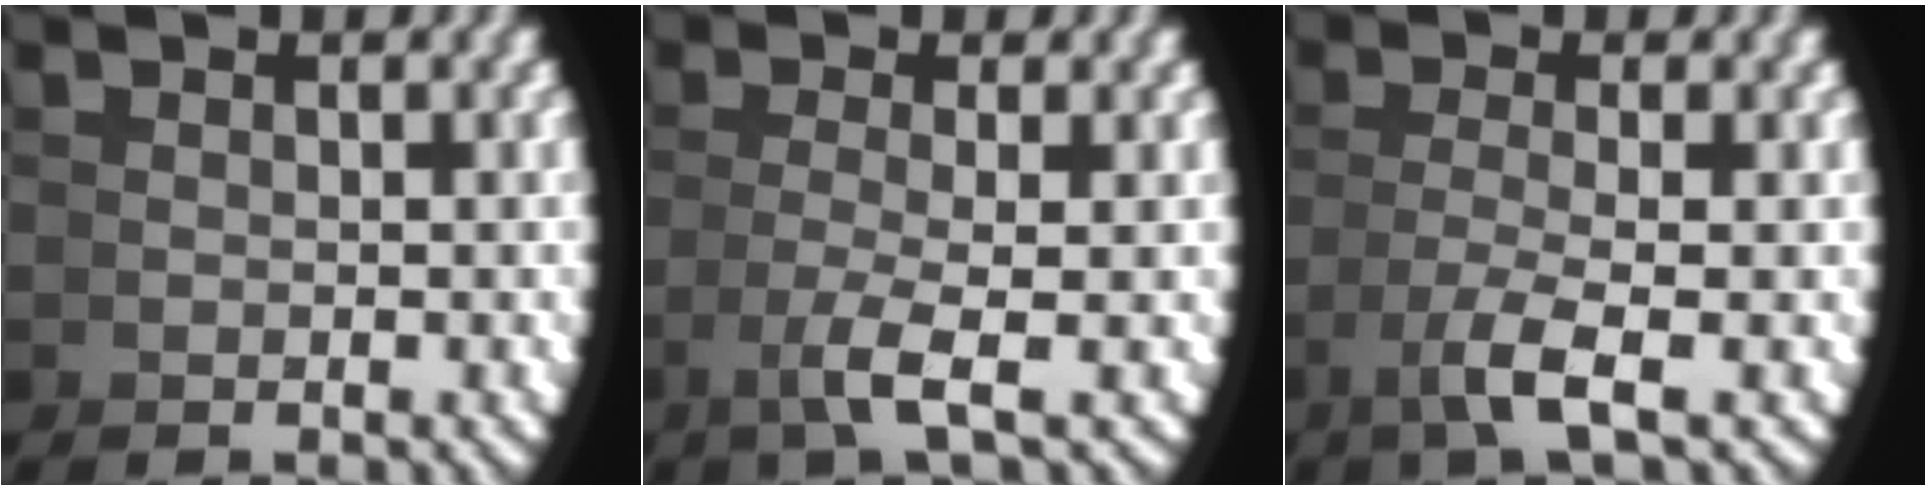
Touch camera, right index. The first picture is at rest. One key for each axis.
{"total": 3.0, "fx": -0.4, "fy": -0.5, "fz": 3.0, "tx": -0.063, "ty": -0.008, "tz": 0.000}
{"total": 3.3, "fx": -0.9, "fy": -0.2, "fz": 3.2, "tx": -0.066, "ty": -0.010, "tz": -0.005}